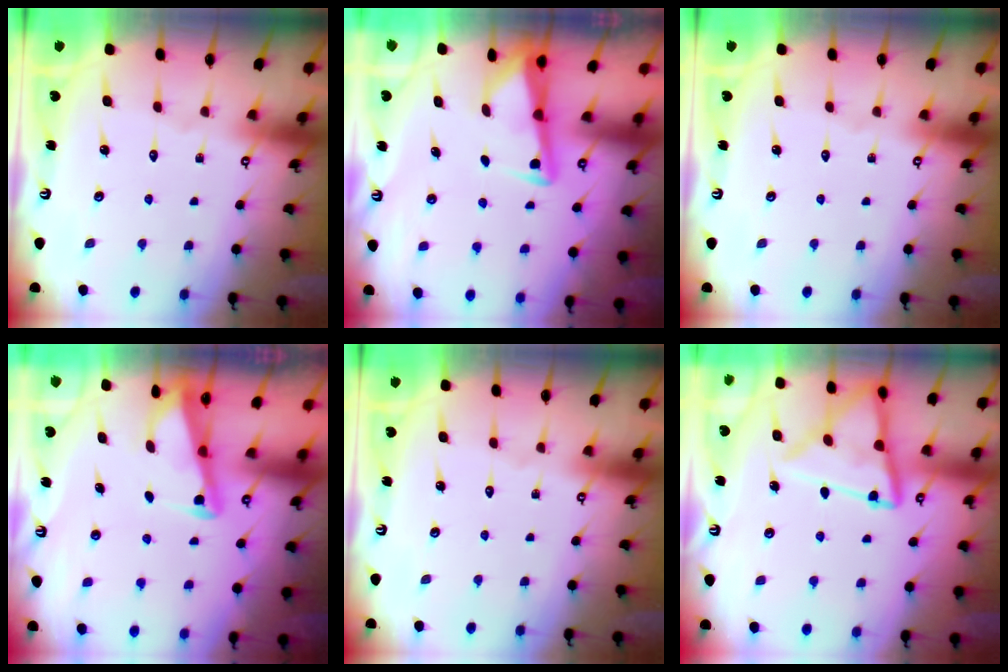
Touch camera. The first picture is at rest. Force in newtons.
{"total": 3.2, "press": 3.2, "slide": 0.3}
{"total": 0.0}
{"total": 2.7, "press": 2.7, "slide": 0.3}
{"total": 0.0}
{"total": 14.7, "press": 14.7, "slide": 1.2}